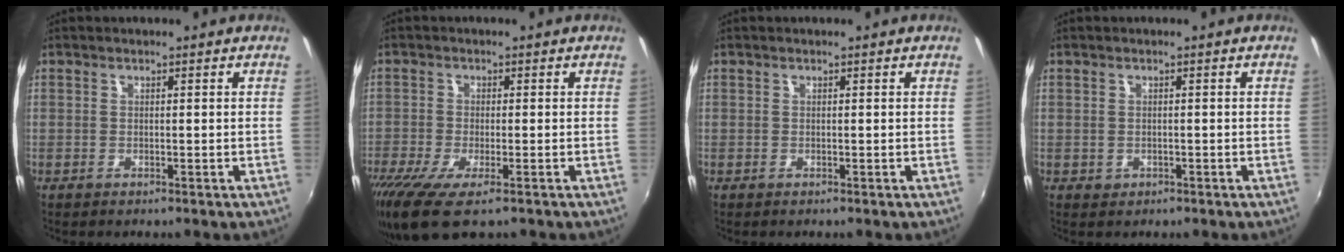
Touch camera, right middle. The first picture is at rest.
{"total": 10.2, "force": [-6.4, 3.0, 7.3], "torque": [-0.167, -0.046, -0.114]}
{"total": 0.0}
{"total": 1.0, "force": [-0.3, 1.0, 0.3], "torque": [-0.004, -0.003, -0.002]}